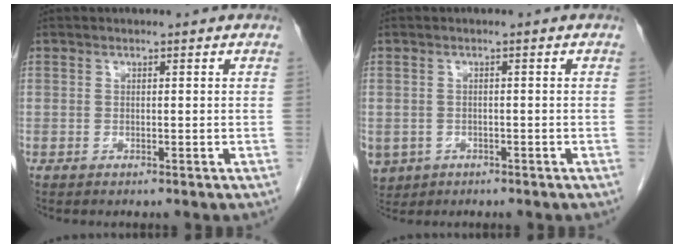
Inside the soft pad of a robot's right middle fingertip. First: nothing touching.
{"total": 5.9, "force": [-2.8, 4.9, 1.7], "torque": [-0.041, -0.001, -0.041]}